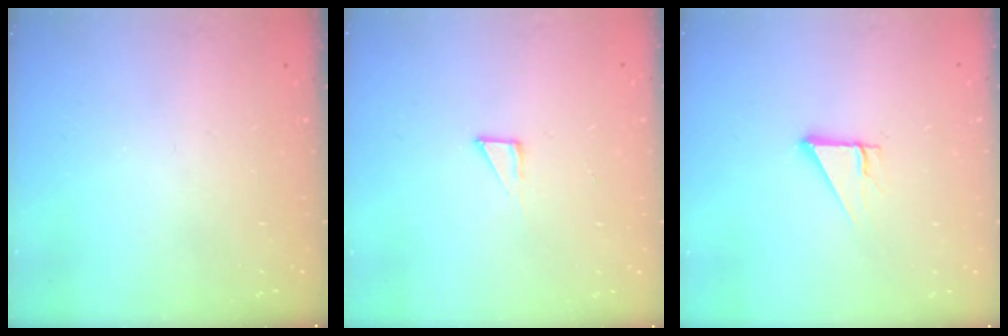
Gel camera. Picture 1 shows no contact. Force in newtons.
{"total": 4.1, "press": 4.1, "slide": 0.3}
{"total": 3.8, "press": 3.8, "slide": 0.3}